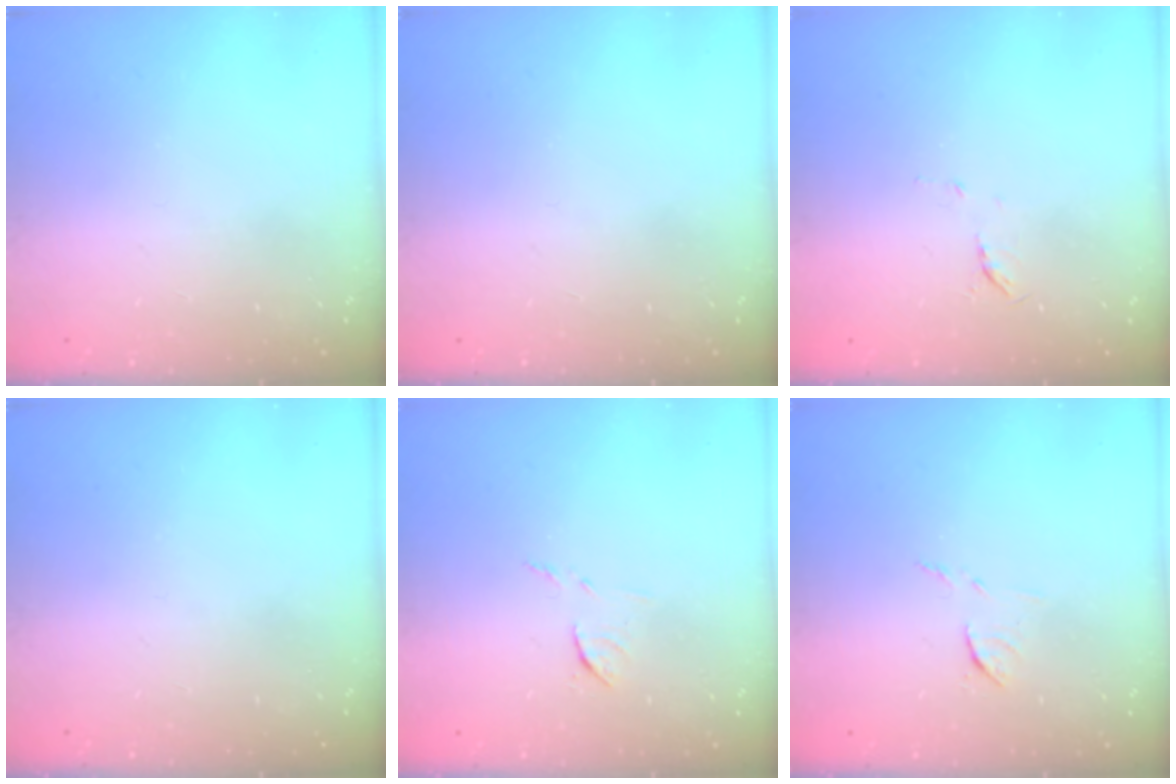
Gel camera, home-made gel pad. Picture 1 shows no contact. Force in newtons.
{"total": 0.0}
{"total": 4.3, "press": 4.1, "slide": 1.3}
{"total": 0.0}
{"total": 6.7, "press": 6.7, "slide": 0.5}
{"total": 6.7, "press": 6.7, "slide": 0.5}